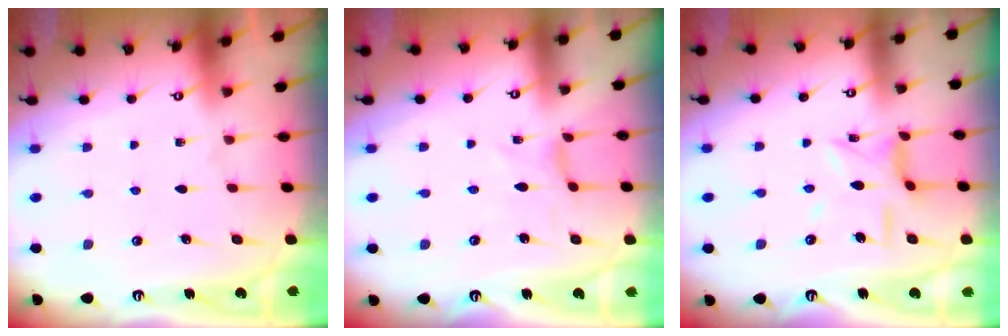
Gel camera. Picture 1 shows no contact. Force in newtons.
{"total": 0.0}
{"total": 7.6, "press": 7.6, "slide": 0.5}